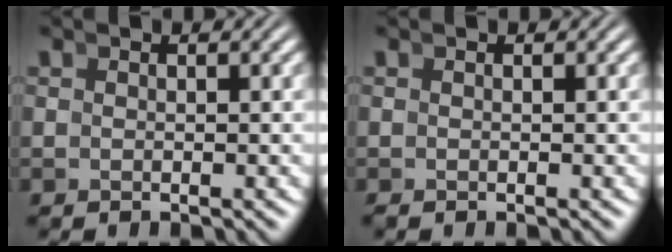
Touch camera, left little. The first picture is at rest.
{"total": 0.0}